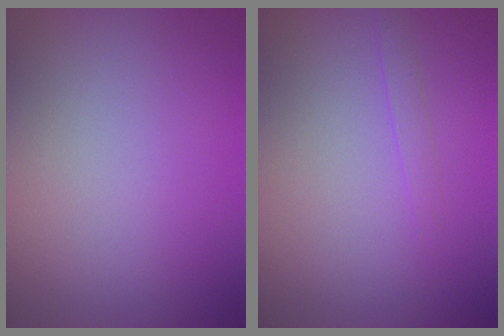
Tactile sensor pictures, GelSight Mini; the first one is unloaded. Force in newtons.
{"total": 0.7, "press": 0.7, "slide": 0.0}